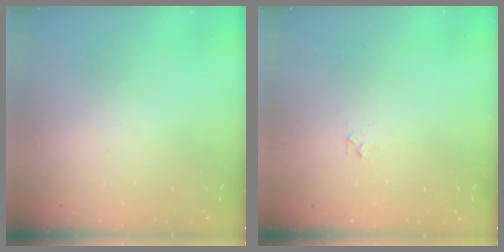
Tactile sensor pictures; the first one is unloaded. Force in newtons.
{"total": 1.9, "press": 1.9, "slide": 0.2}